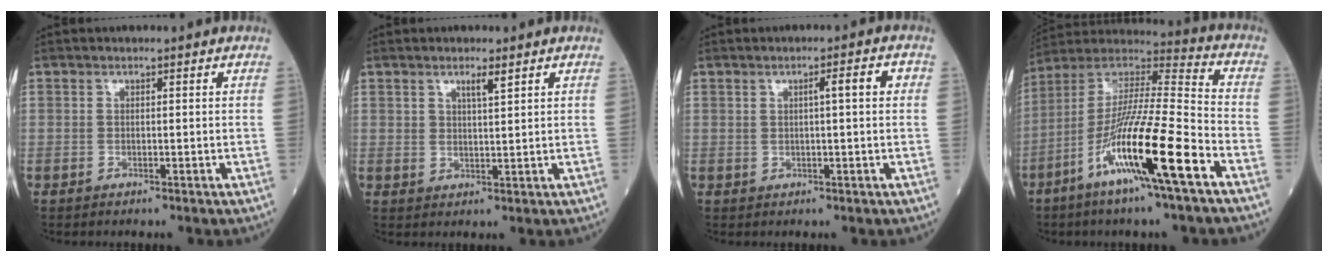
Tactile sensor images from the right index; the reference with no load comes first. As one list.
[{"total": 2.1, "force": [1.4, 0.3, 1.5], "torque": [-0.030, 0.001, 0.027]}, {"total": 3.1, "force": [0.5, 0.2, 3.0], "torque": [-0.047, 0.012, 0.008]}, {"total": 18.1, "force": [-8.3, 0.1, 16.1], "torque": [-0.315, -0.026, -0.157]}]